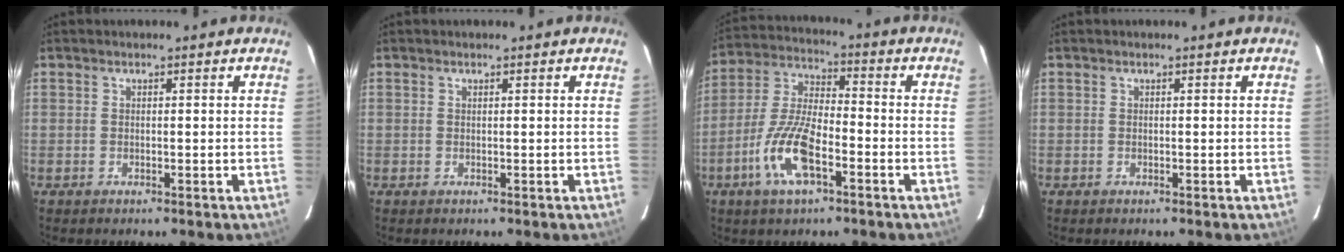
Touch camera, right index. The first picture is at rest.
{"total": 0.0}
{"total": 12.4, "force": [-5.7, 4.3, 10.2], "torque": [-0.219, -0.003, -0.112]}
{"total": 0.0}